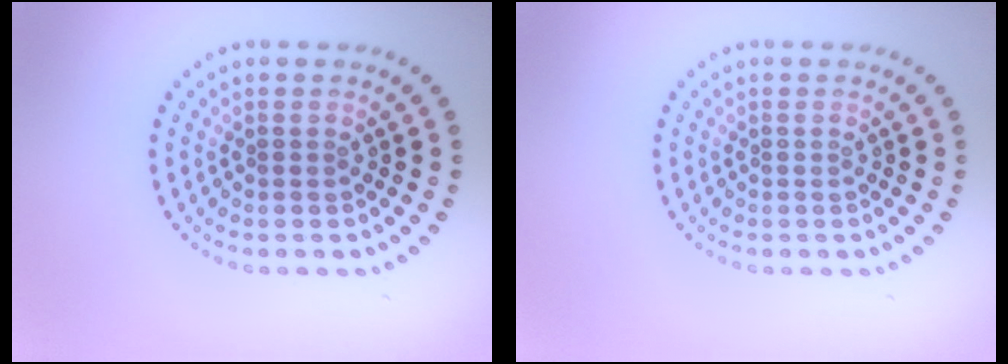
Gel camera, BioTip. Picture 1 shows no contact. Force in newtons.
{"total": 0.0}